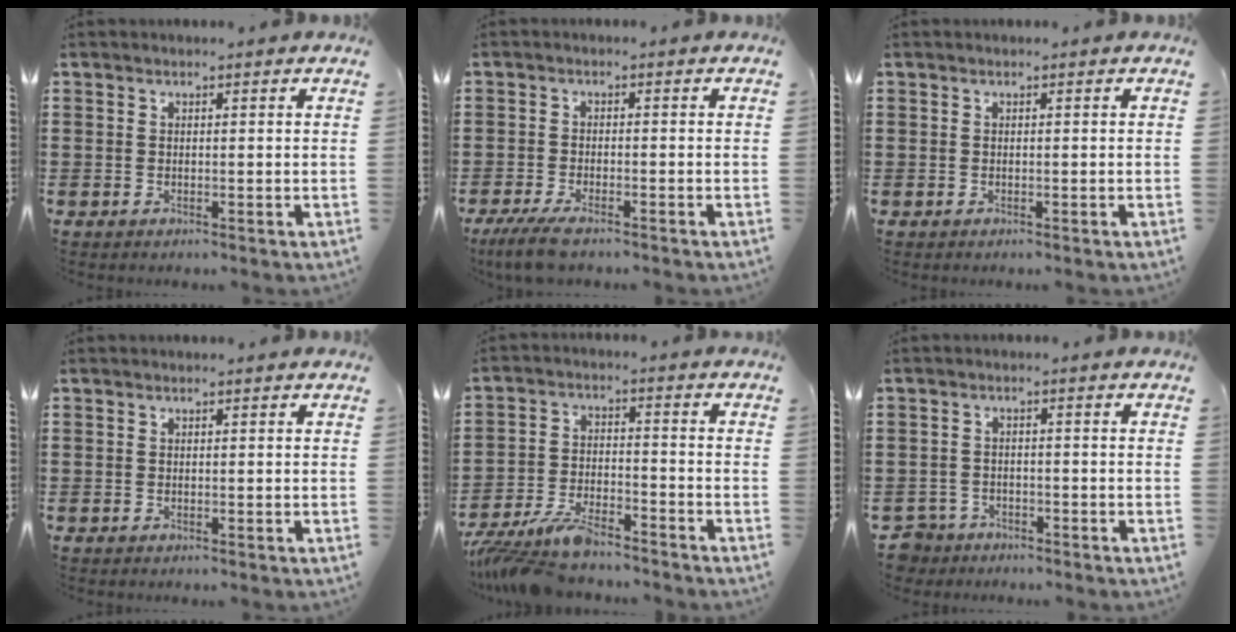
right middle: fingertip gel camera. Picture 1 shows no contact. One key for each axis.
{"total": 3.8, "fx": -3.2, "fy": 0.4, "fz": 2.1, "tx": -0.056, "ty": -0.010, "tz": -0.065}
{"total": 0.0}
{"total": 0.0}
{"total": 7.5, "fx": -6.7, "fy": 1.6, "fz": 3.0, "tx": -0.081, "ty": 0.000, "tz": -0.135}
{"total": 3.0, "fx": -2.8, "fy": 1.1, "fz": 0.0, "tx": -0.022, "ty": -0.005, "tz": -0.066}